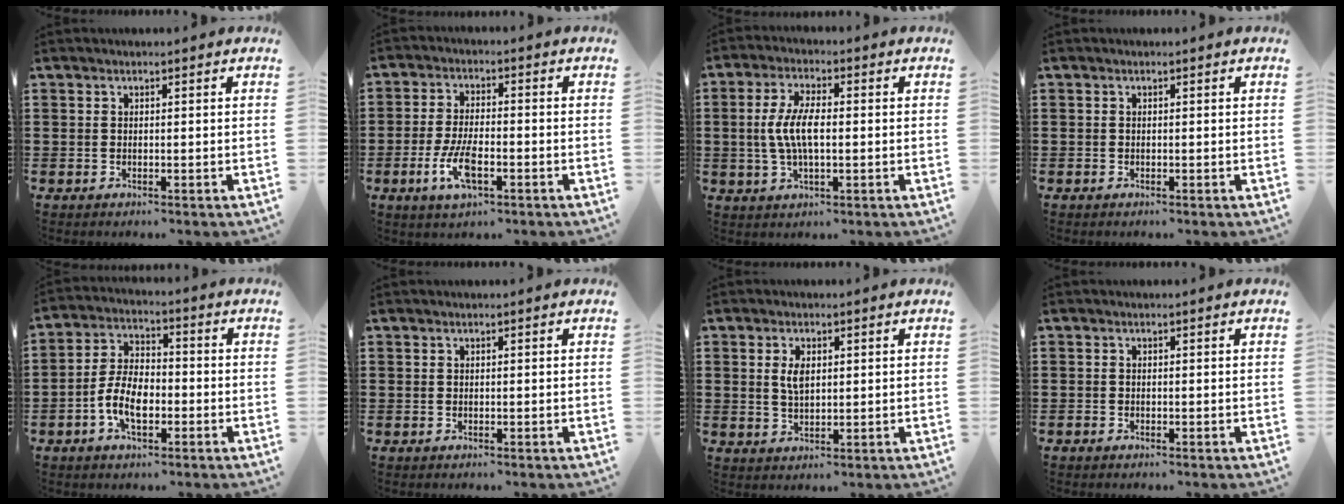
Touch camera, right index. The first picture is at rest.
{"total": 6.8, "force": [-2.7, 2.5, 5.7], "torque": [-0.126, -0.009, -0.051]}
{"total": 6.6, "force": [-0.3, 2.4, 6.2], "torque": [-0.139, -0.004, -0.015]}
{"total": 0.0}
{"total": 7.3, "force": [-2.6, 3.6, 5.8], "torque": [-0.134, 0.000, -0.054]}
{"total": 0.0}
{"total": 3.2, "force": [0.8, 1.6, 2.7], "torque": [-0.057, 0.007, 0.012]}
{"total": 0.5, "force": [-0.4, 0.2, 0.1], "torque": [-0.003, -0.002, -0.009]}